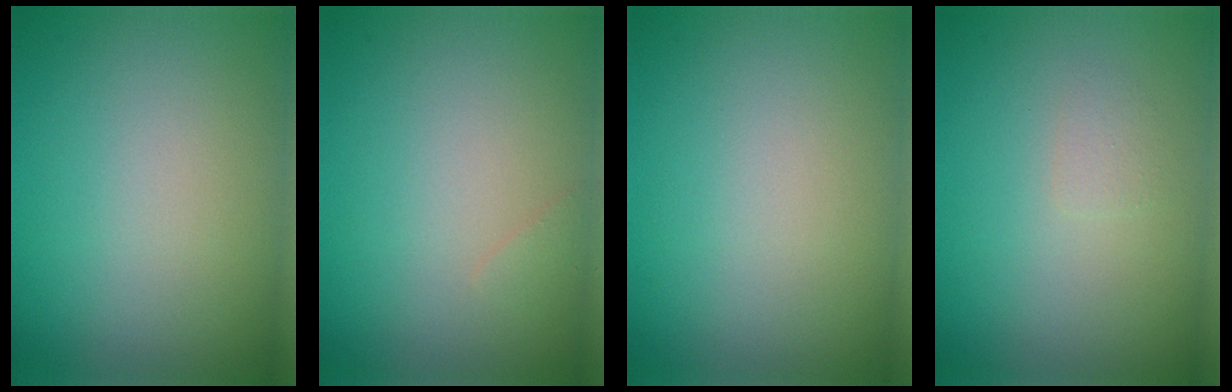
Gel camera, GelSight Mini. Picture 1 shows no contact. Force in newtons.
{"total": 0.5, "press": 0.5, "slide": 0.1}
{"total": 0.0}
{"total": 0.9, "press": 0.9, "slide": 0.0}